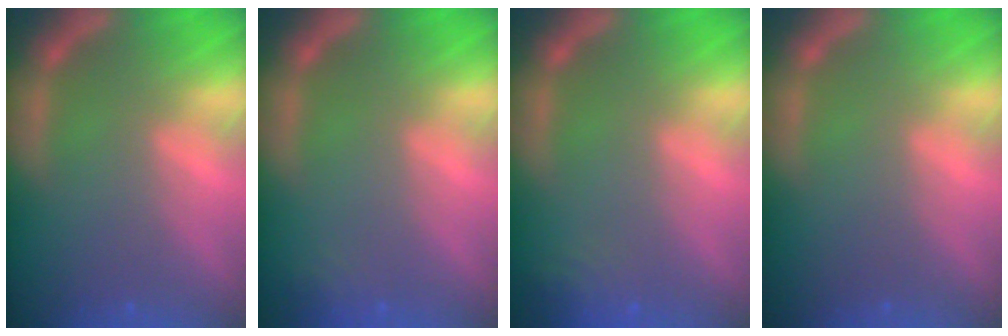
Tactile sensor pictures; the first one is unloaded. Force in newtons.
{"total": 1.4}
{"total": 3.0}
{"total": 0.0}